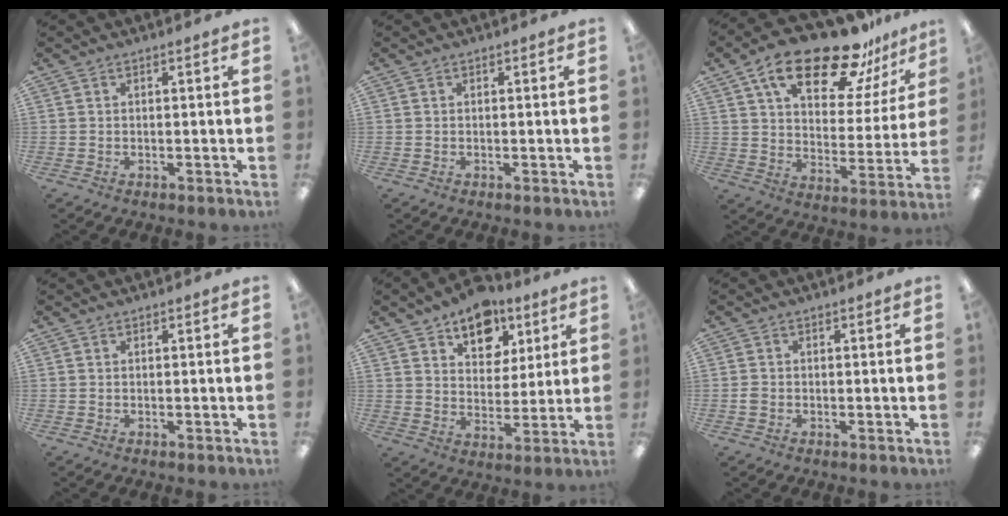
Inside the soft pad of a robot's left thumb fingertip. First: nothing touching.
{"total": 0.0}
{"total": 22.7, "force": [15.5, 9.2, 13.7], "torque": [-0.216, -0.092, 0.263]}
{"total": 0.0}
{"total": 11.6, "force": [8.4, 7.2, 3.4], "torque": [-0.052, -0.052, 0.153]}
{"total": 1.3, "force": [-0.4, 1.1, 0.5], "torque": [-0.009, 0.003, -0.008]}